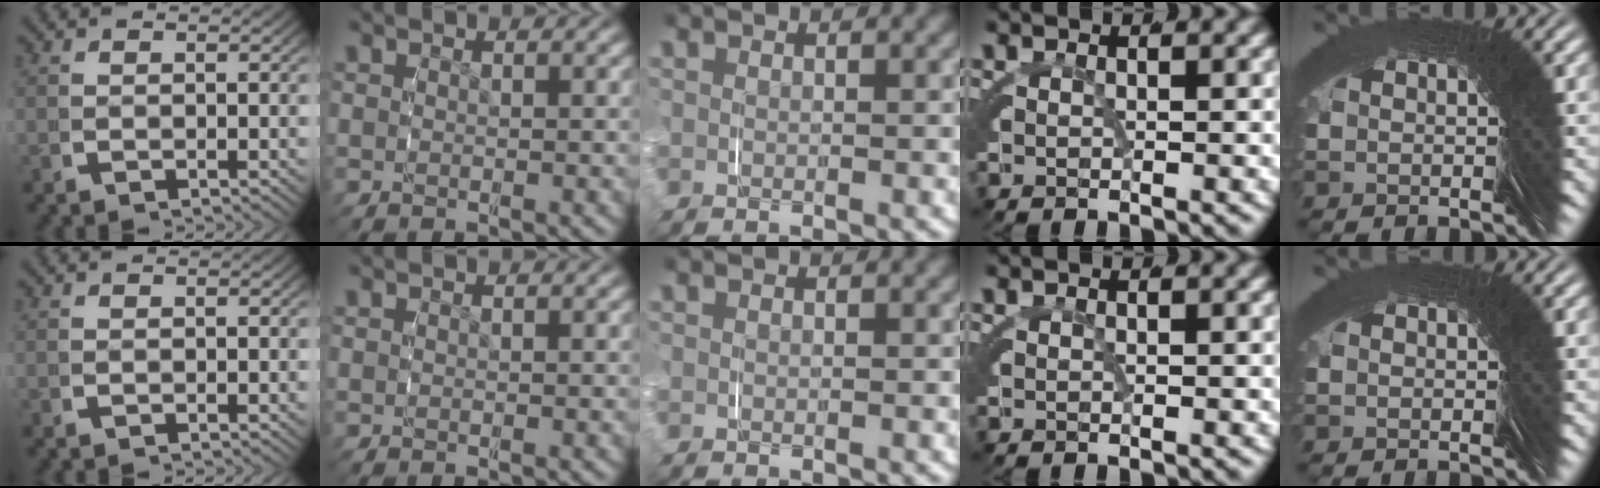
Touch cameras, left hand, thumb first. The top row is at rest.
{}